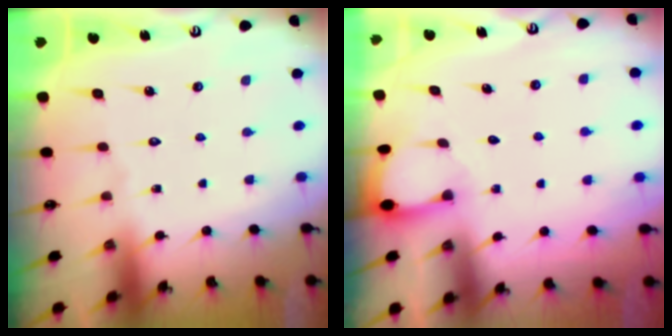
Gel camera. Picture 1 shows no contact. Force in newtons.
{"total": 2.1, "press": 2.1, "slide": 0.3}